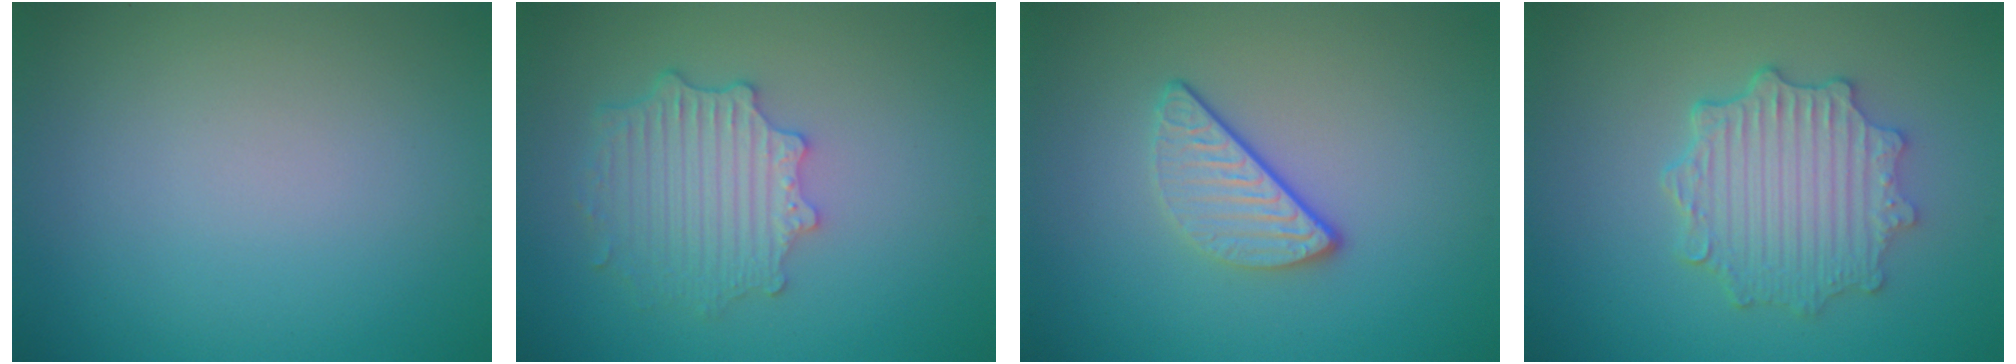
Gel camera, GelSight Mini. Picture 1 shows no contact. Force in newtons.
{"total": 4.2, "press": 3.5, "slide": 2.4}
{"total": 3.0, "press": 2.3, "slide": 1.8}
{"total": 5.2, "press": 4.2, "slide": 3.0}